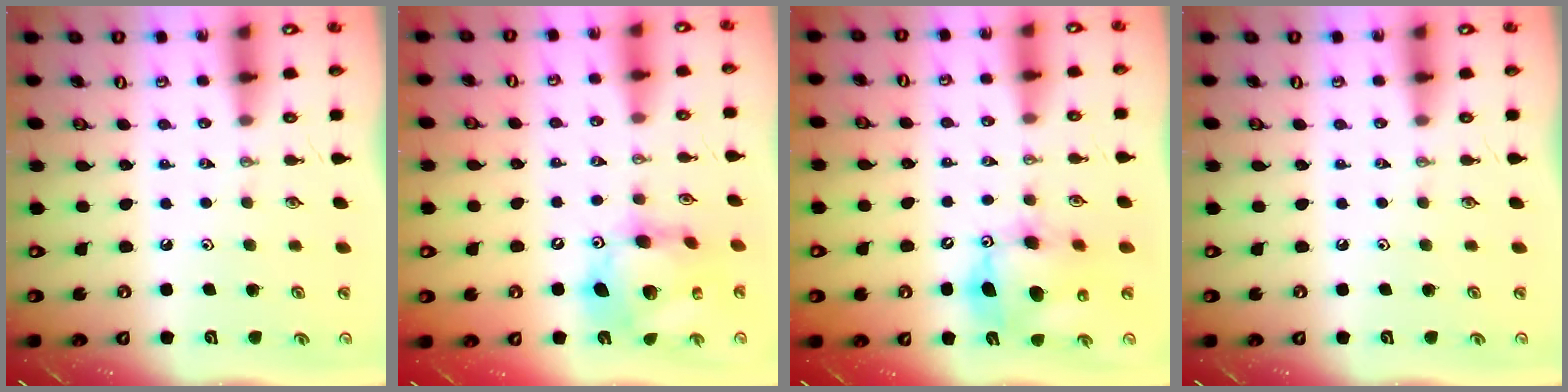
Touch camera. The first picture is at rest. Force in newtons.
{"total": 16.1, "press": 16.0, "slide": 1.6}
{"total": 12.7, "press": 12.5, "slide": 2.4}
{"total": 0.0}